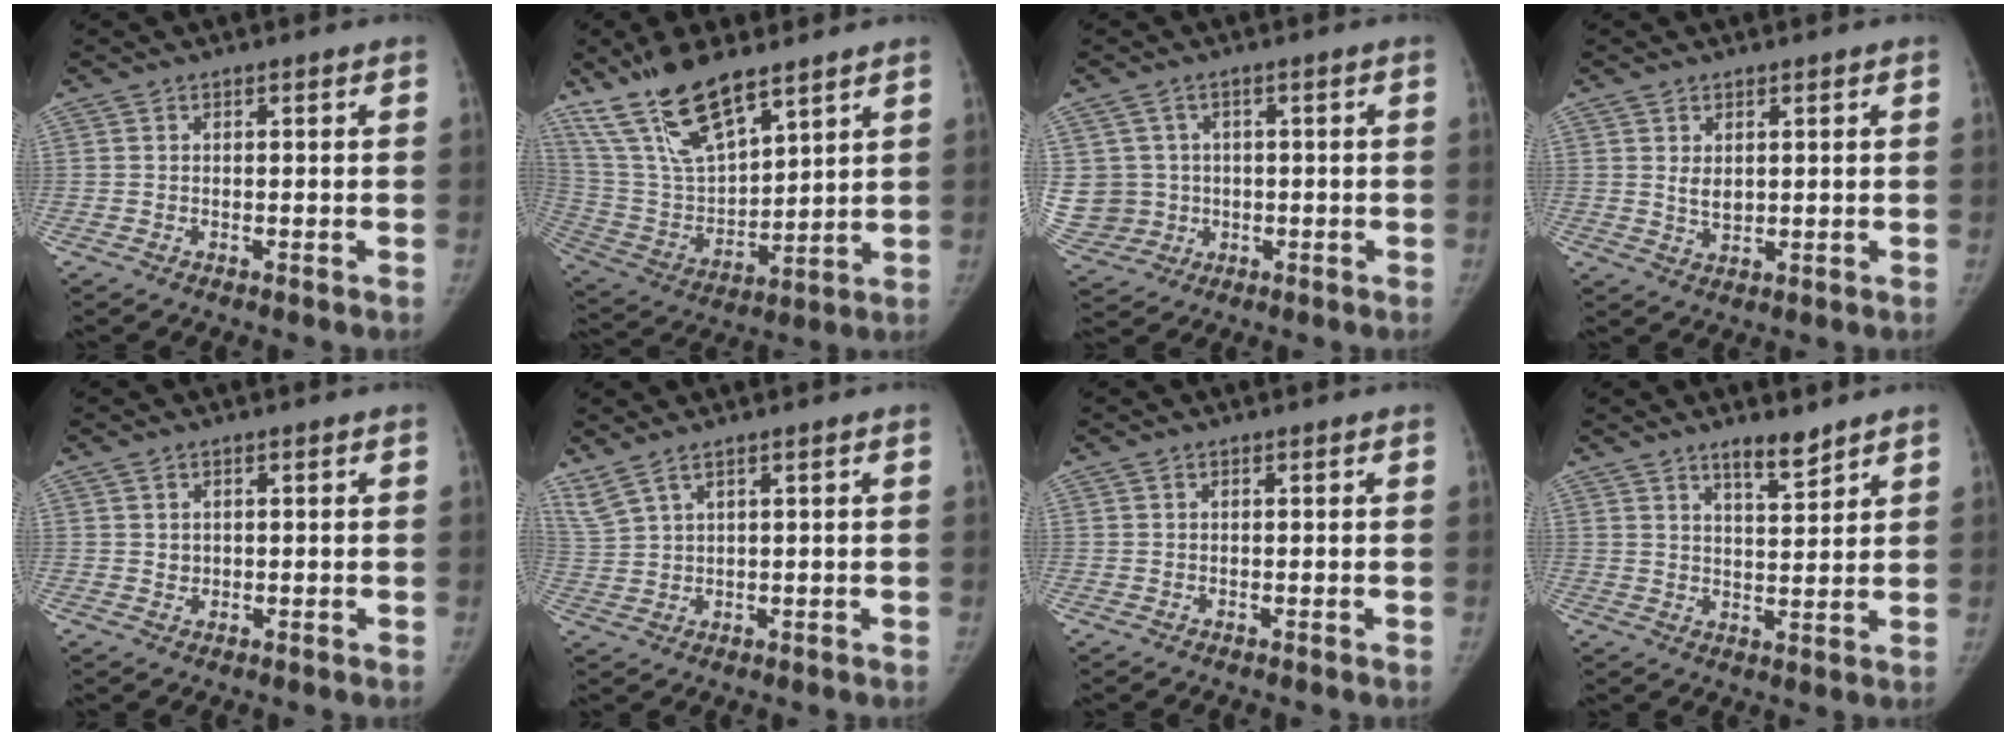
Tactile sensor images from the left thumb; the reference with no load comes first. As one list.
[{"total": 17.4, "force": [12.3, 5.9, 10.7], "torque": [-0.177, -0.052, 0.248]}, {"total": 8.8, "force": [0.1, 8.6, 2.0], "torque": [-0.036, 0.017, 0.019]}, {"total": 3.1, "force": [0.9, 2.0, 2.1], "torque": [-0.027, -0.011, 0.023]}, {"total": 1.3, "force": [0.4, 1.2, 0.4], "torque": [-0.002, -0.002, 0.007]}, {"total": 4.4, "force": [3.5, 0.7, 2.6], "torque": [-0.067, -0.006, 0.083]}, {"total": 0.0}, {"total": 5.2, "force": [4.2, 1.2, 2.8], "torque": [-0.029, -0.036, 0.068]}]